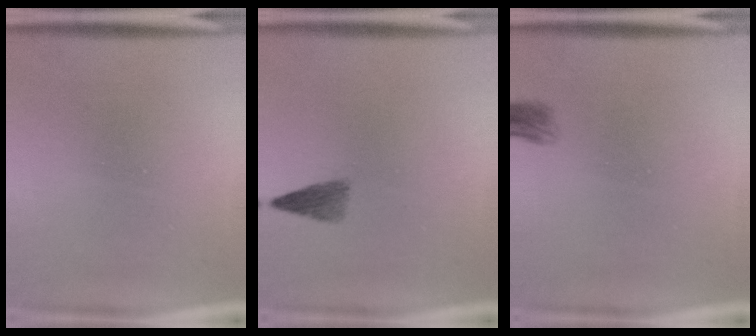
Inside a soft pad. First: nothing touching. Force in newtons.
{"total": 2.2}
{"total": 1.6}